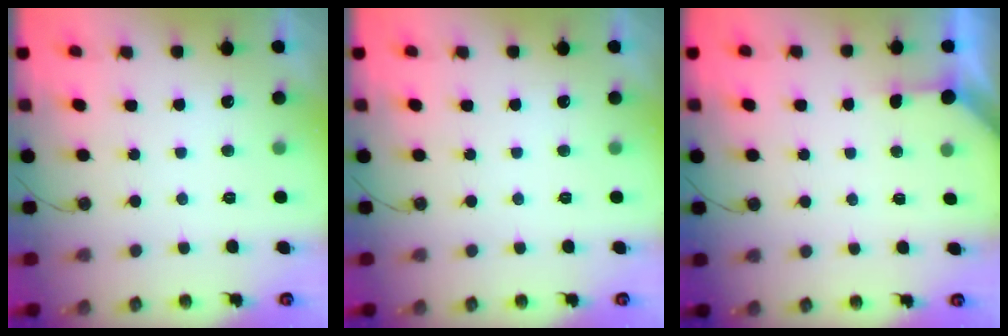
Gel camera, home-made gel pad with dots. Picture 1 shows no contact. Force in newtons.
{"total": 0.0}
{"total": 2.3, "press": 2.3, "slide": 0.3}